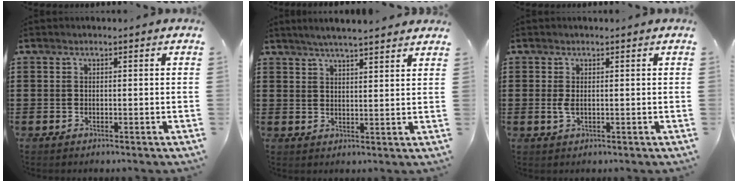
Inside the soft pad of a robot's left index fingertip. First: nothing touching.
{"total": 3.6, "force": [3.4, -0.3, 1.2], "torque": [-0.033, -0.008, 0.060]}
{"total": 1.5, "force": [0.1, 0.5, 1.4], "torque": [-0.036, -0.003, 0.000]}